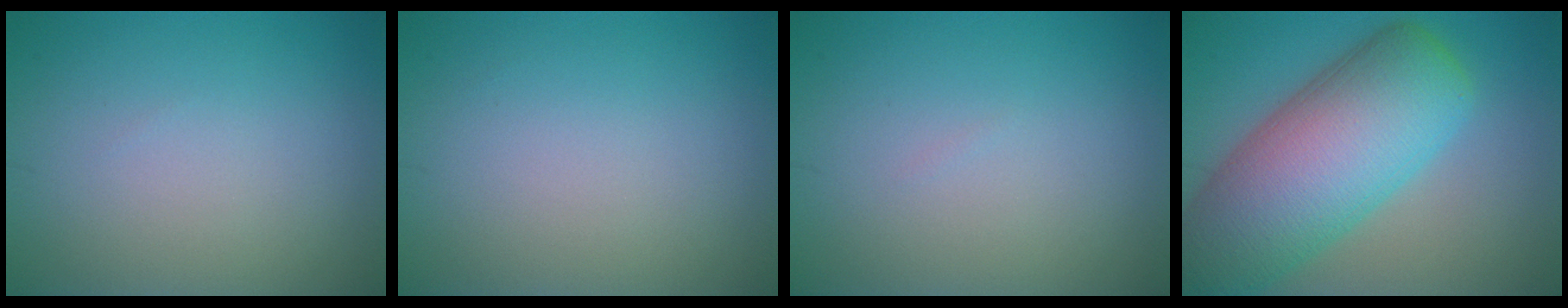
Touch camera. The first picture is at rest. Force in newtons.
{"total": 0.0}
{"total": 0.0}
{"total": 13.0, "press": 12.9, "slide": 0.7}